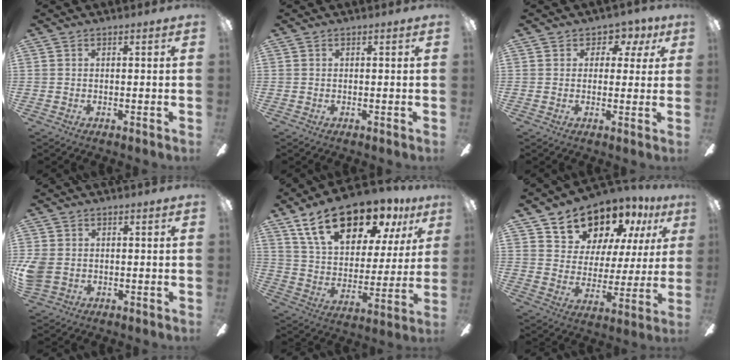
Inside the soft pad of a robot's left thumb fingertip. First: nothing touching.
{"total": 0.0}
{"total": 4.1, "force": [1.6, 3.4, 1.5], "torque": [-0.009, -0.004, 0.024]}
{"total": 5.3, "force": [-0.5, 4.3, 3.1], "torque": [-0.072, 0.008, -0.006]}
{"total": 21.7, "force": [14.5, 10.6, 12.2], "torque": [-0.204, -0.073, 0.253]}
{"total": 14.1, "force": [11.8, 7.2, 2.9], "torque": [-0.069, -0.095, 0.220]}